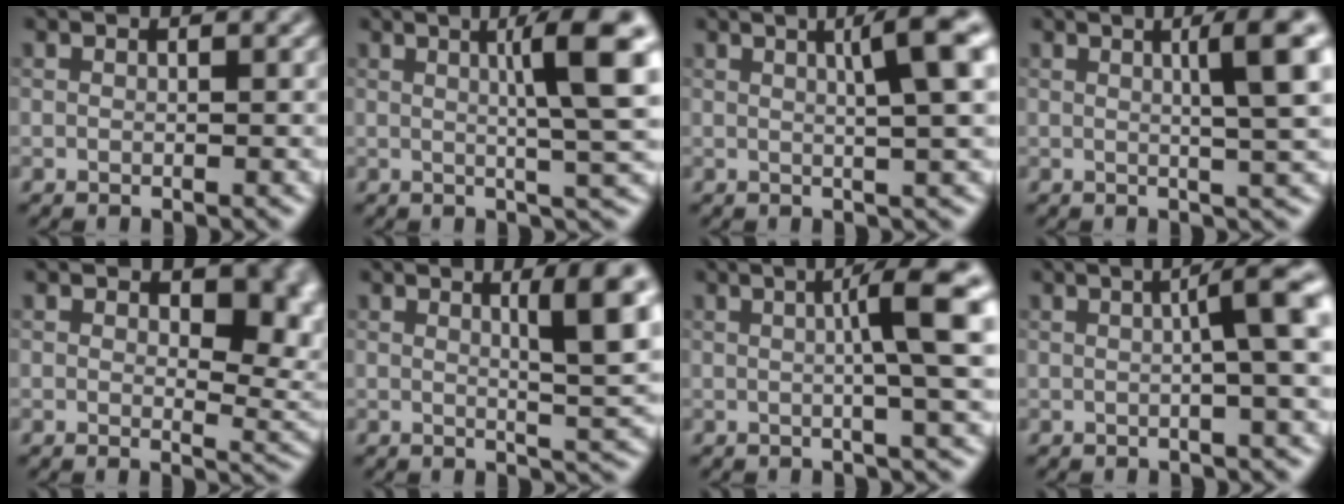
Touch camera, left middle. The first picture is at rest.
{"total": 7.3, "force": [1.7, 0.9, 7.0], "torque": [-0.092, 0.011, 0.027]}
{"total": 5.5, "force": [1.6, 0.8, 5.2], "torque": [-0.061, 0.014, 0.022]}
{"total": 5.7, "force": [1.4, 1.0, 5.4], "torque": [-0.066, 0.012, 0.021]}
{"total": 5.7, "force": [1.8, 3.1, 4.4], "torque": [-0.048, -0.010, 0.028]}
{"total": 5.5, "force": [1.8, 0.9, 5.1], "torque": [-0.067, -0.001, 0.028]}
{"total": 6.3, "force": [0.9, 0.8, 6.1], "torque": [-0.084, 0.017, 0.011]}
{"total": 5.7, "force": [0.7, 1.1, 5.5], "torque": [-0.068, 0.014, 0.008]}